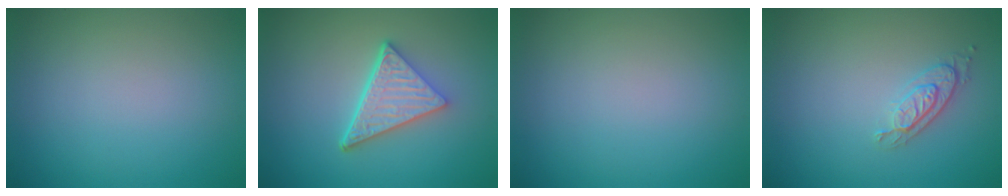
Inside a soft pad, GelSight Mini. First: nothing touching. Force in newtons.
{"total": 5.3, "press": 3.9, "slide": 3.6}
{"total": 0.0}
{"total": 2.0, "press": 1.8, "slide": 0.9}